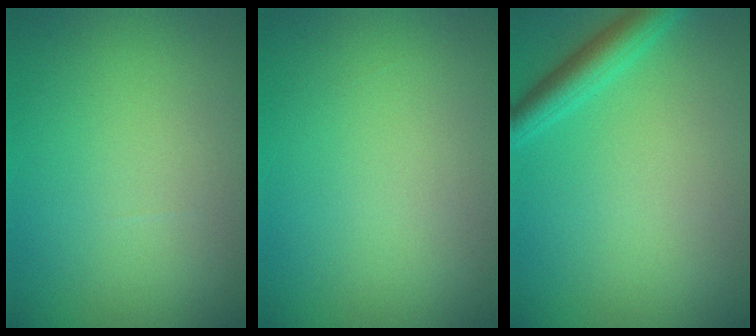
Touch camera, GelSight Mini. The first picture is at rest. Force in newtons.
{"total": 0.0}
{"total": 2.8, "press": 2.8, "slide": 0.1}